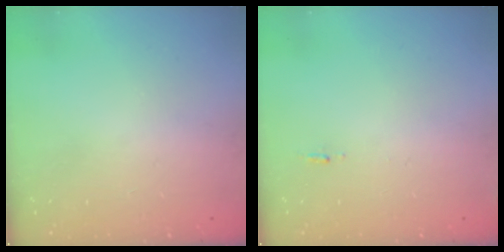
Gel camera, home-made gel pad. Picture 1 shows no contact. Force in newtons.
{"total": 5.6, "press": 5.3, "slide": 1.8}